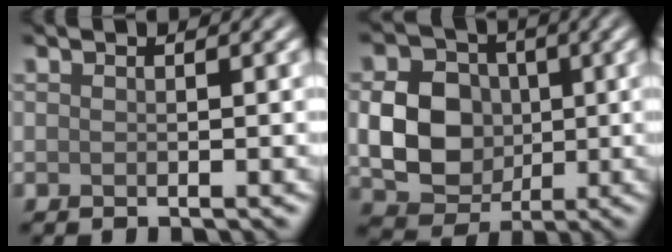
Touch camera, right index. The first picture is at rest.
{"total": 7.0, "force": [-0.2, 5.7, 4.0], "torque": [-0.079, -0.002, -0.004]}